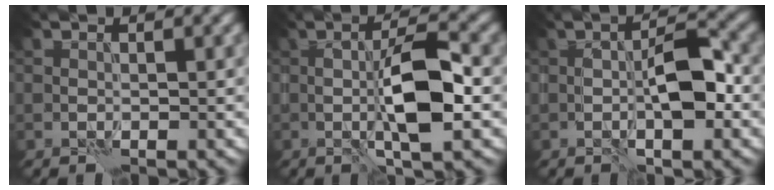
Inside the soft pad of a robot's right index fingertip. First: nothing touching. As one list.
[{"total": 5.5, "force": [0.3, 0.9, 5.4], "torque": [-0.114, -0.003, -0.001]}, {"total": 3.6, "force": [-0.1, 0.8, 3.5], "torque": [-0.081, 0.000, -0.009]}]